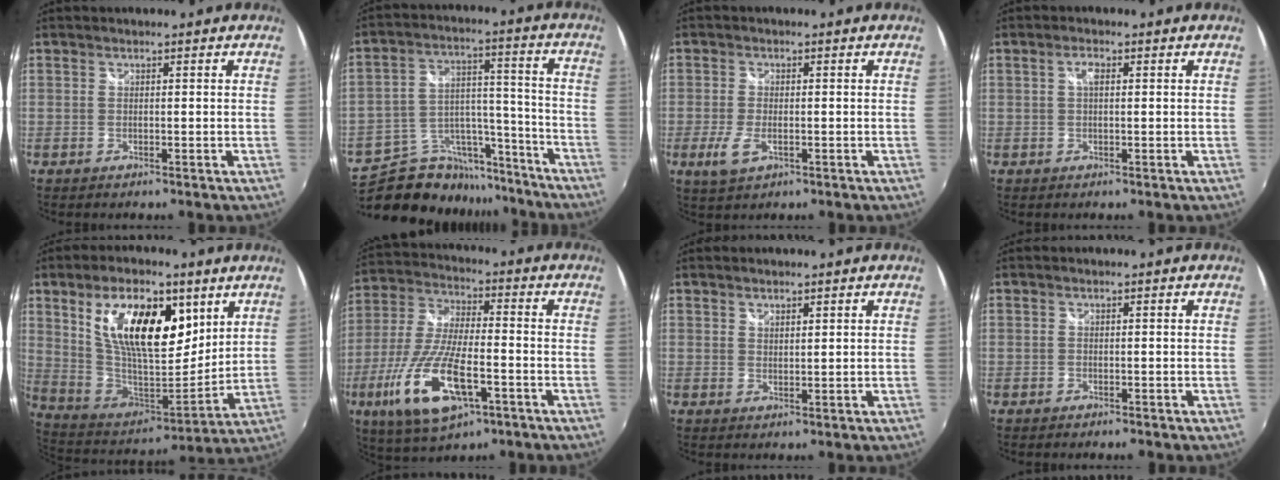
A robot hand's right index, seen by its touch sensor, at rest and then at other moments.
{"total": 20.2, "force": [-17.2, 9.0, 5.8], "torque": [-0.122, 0.047, -0.252]}
{"total": 4.8, "force": [-1.8, 2.1, 3.9], "torque": [-0.088, -0.008, -0.032]}
{"total": 2.0, "force": [0.4, 0.8, 1.7], "torque": [-0.033, 0.005, 0.004]}
{"total": 21.6, "force": [8.7, 10.4, 16.8], "torque": [-0.310, 0.009, 0.166]}
{"total": 18.0, "force": [-7.6, 6.5, 14.9], "torque": [-0.320, -0.030, -0.140]}
{"total": 1.5, "force": [1.3, 0.5, 0.5], "torque": [-0.005, 0.000, 0.021]}
{"total": 1.0, "force": [-0.8, 0.4, 0.3], "torque": [-0.008, -0.002, -0.012]}